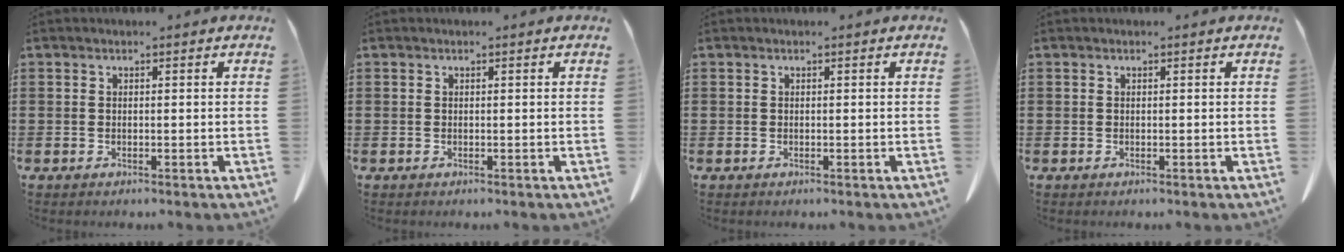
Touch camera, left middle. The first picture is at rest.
{"total": 0.0}
{"total": 0.0}
{"total": 0.0}